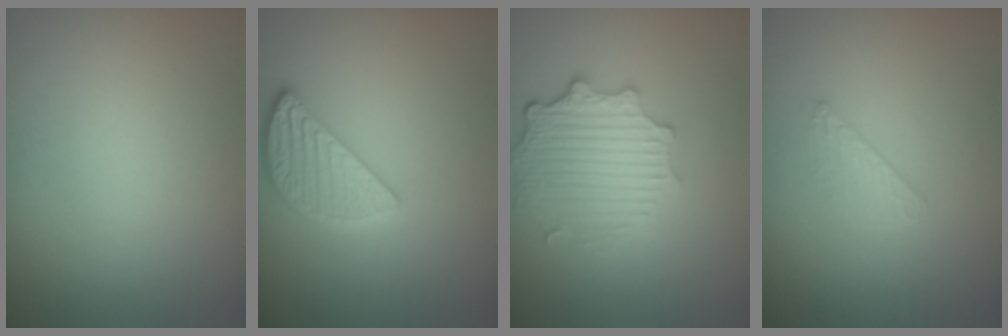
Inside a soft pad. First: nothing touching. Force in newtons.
{"total": 3.3, "press": 3.1, "slide": 1.0}
{"total": 4.6, "press": 3.6, "slide": 2.8}
{"total": 0.6, "press": 0.3, "slide": 0.5}